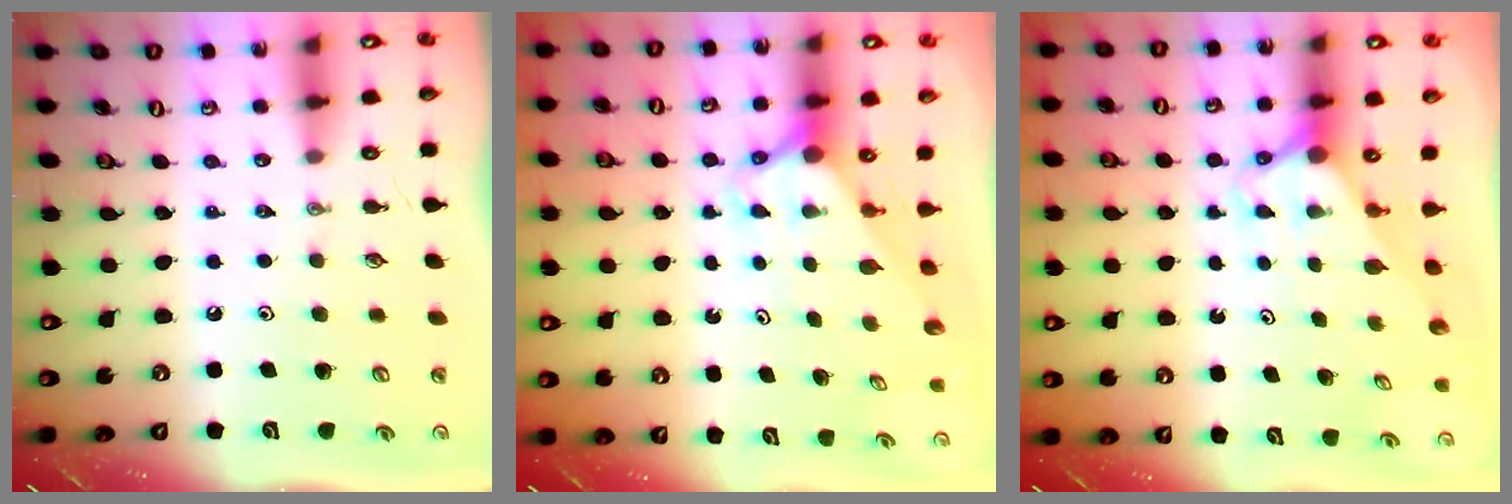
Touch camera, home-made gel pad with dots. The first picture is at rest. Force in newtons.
{"total": 2.7, "press": 2.7, "slide": 0.0}
{"total": 2.9, "press": 2.9, "slide": 0.0}